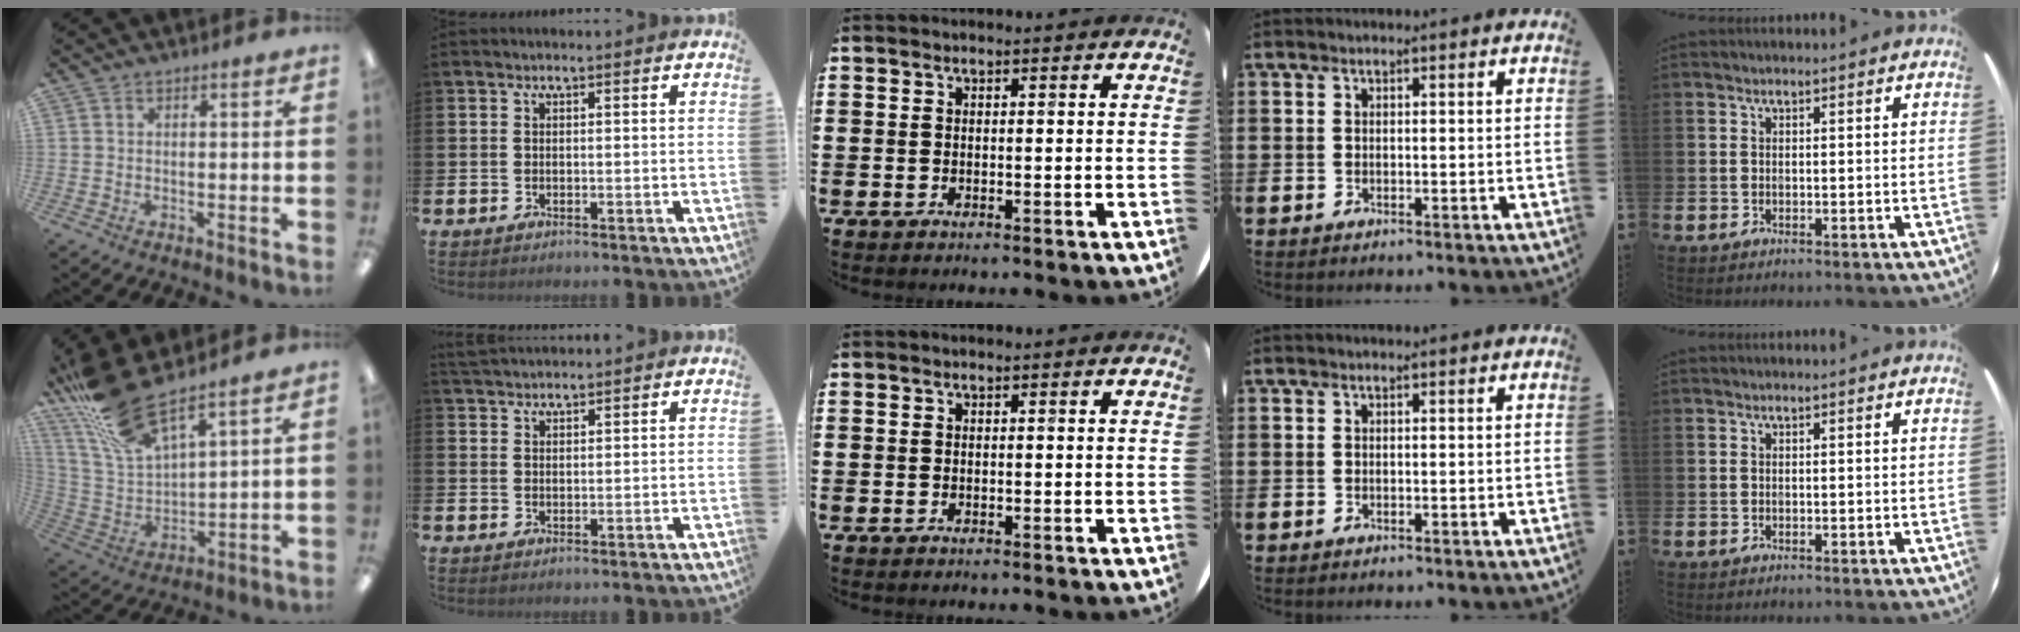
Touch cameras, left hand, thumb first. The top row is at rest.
{"thumb": {"total": 16.7, "force": [13.4, 4.1, 9.2], "torque": [-0.214, -0.070, 0.239]}, "index": {"total": 2.5, "force": [2.5, 0.4, 0.2], "torque": [-0.011, -0.007, 0.047]}}